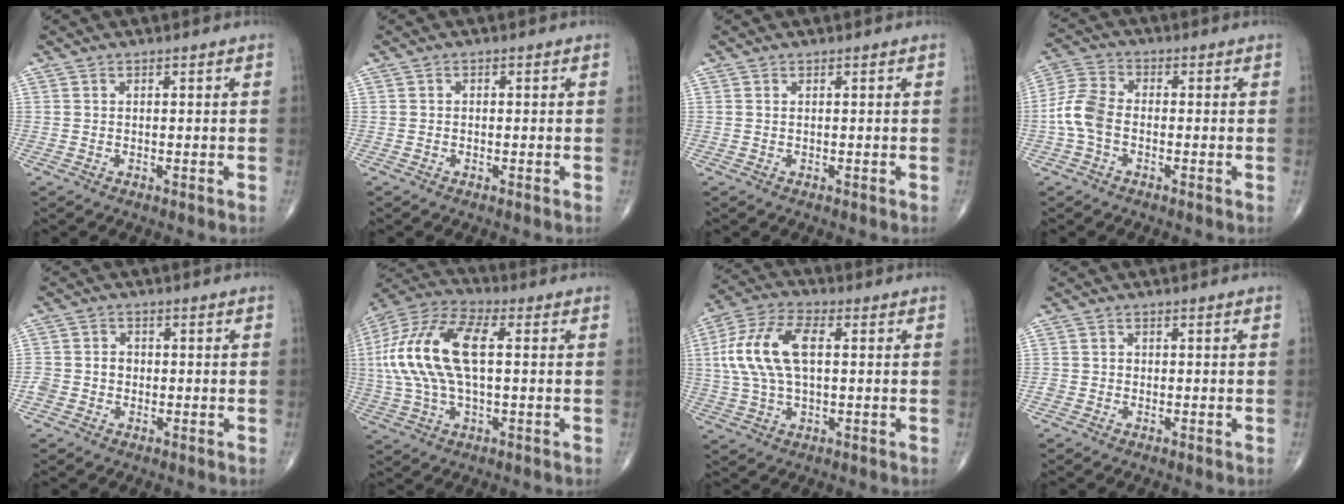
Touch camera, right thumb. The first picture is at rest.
{"total": 0.6, "force": [-0.1, 0.5, 0.3], "torque": [0.002, 0.003, -0.005]}
{"total": 0.0}
{"total": 7.2, "force": [-1.5, 4.6, 5.3], "torque": [-0.116, 0.022, -0.043]}
{"total": 4.2, "force": [-0.9, 3.7, 1.8], "torque": [-0.023, 0.019, -0.016]}
{"total": 18.5, "force": [1.8, 8.5, 16.3], "torque": [-0.351, 0.029, 0.029]}
{"total": 13.7, "force": [1.7, 7.0, 11.7], "torque": [-0.245, 0.021, 0.030]}
{"total": 1.5, "force": [-0.4, 1.3, 0.4], "torque": [0.004, 0.007, -0.009]}